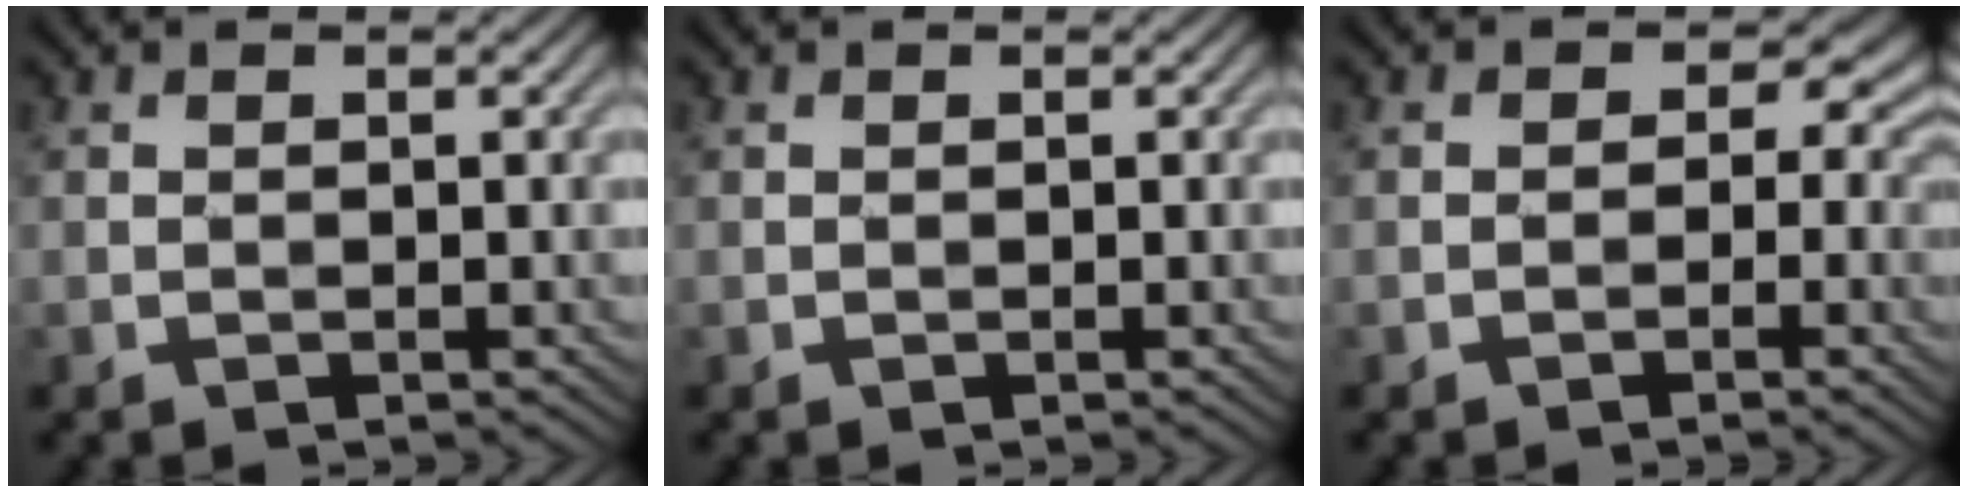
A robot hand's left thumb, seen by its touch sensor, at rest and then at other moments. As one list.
[{"total": 0.0}, {"total": 5.3, "force": [0.3, 4.2, 3.3], "torque": [-0.034, 0.014, -0.013]}]